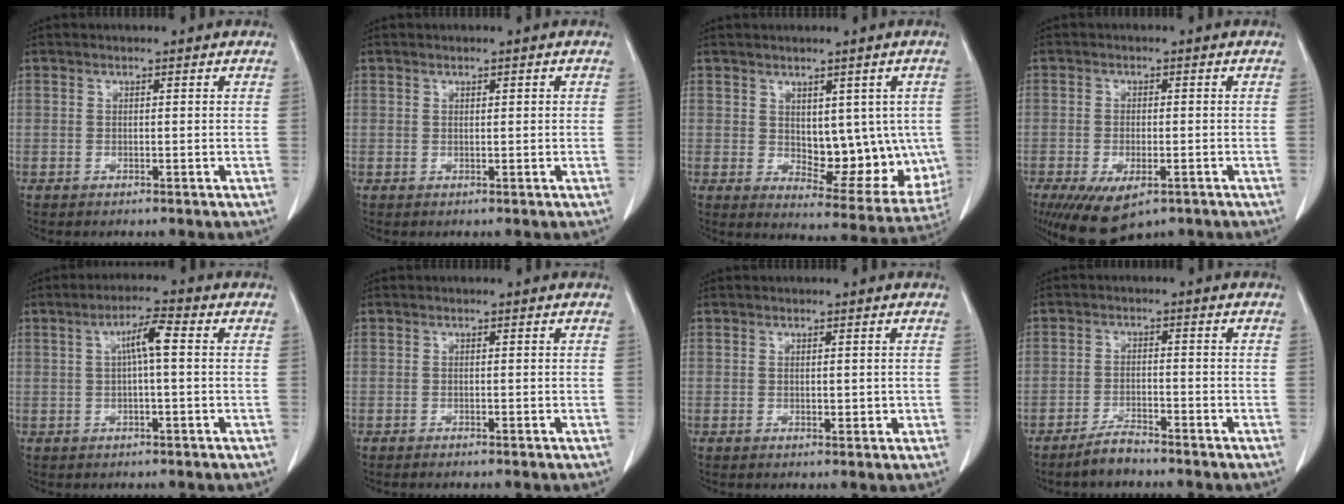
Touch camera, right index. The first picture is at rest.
{"total": 0.5, "force": [0.2, 0.1, 0.5], "torque": [-0.006, 0.001, 0.004]}
{"total": 11.8, "force": [0.6, 6.2, 10.0], "torque": [-0.115, -0.004, 0.029]}
{"total": 8.7, "force": [-5.1, 3.5, 6.1], "torque": [-0.104, -0.017, -0.076]}
{"total": 4.5, "force": [0.7, 0.3, 4.4], "torque": [-0.079, 0.012, 0.010]}
{"total": 0.9, "force": [-0.8, -0.1, 0.5], "torque": [-0.011, -0.001, -0.011]}
{"total": 1.5, "force": [0.0, 0.8, 1.2], "torque": [-0.016, -0.003, 0.005]}
{"total": 3.4, "force": [-3.1, 0.5, 1.3], "torque": [-0.025, -0.004, -0.058]}